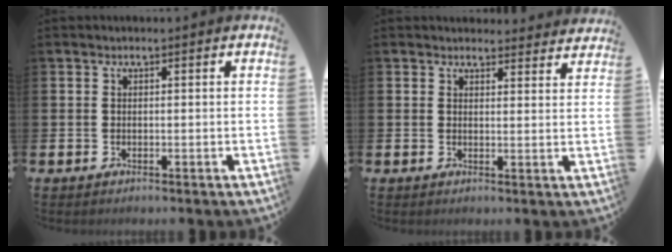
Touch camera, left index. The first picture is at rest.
{"total": 3.1, "force": [3.1, 0.7, -0.1], "torque": [0.007, -0.019, 0.054]}